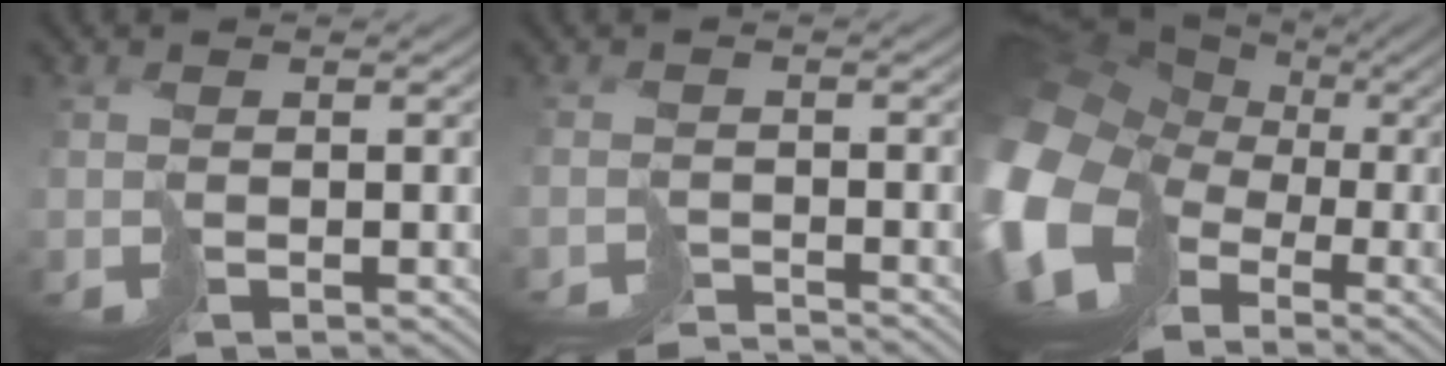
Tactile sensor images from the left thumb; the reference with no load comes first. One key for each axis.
{"total": 5.8, "fx": -5.8, "fy": 0.3, "fz": 0.4, "tx": 0.000, "ty": -0.003, "tz": -0.090}
{"total": 19.4, "fx": -4.7, "fy": 15.1, "fz": 11.2, "tx": -0.308, "ty": -0.043, "tz": -0.069}